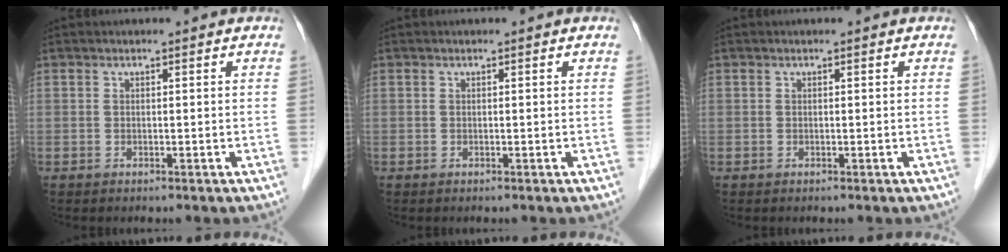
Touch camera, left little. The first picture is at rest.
{"total": 0.0}
{"total": 0.0}